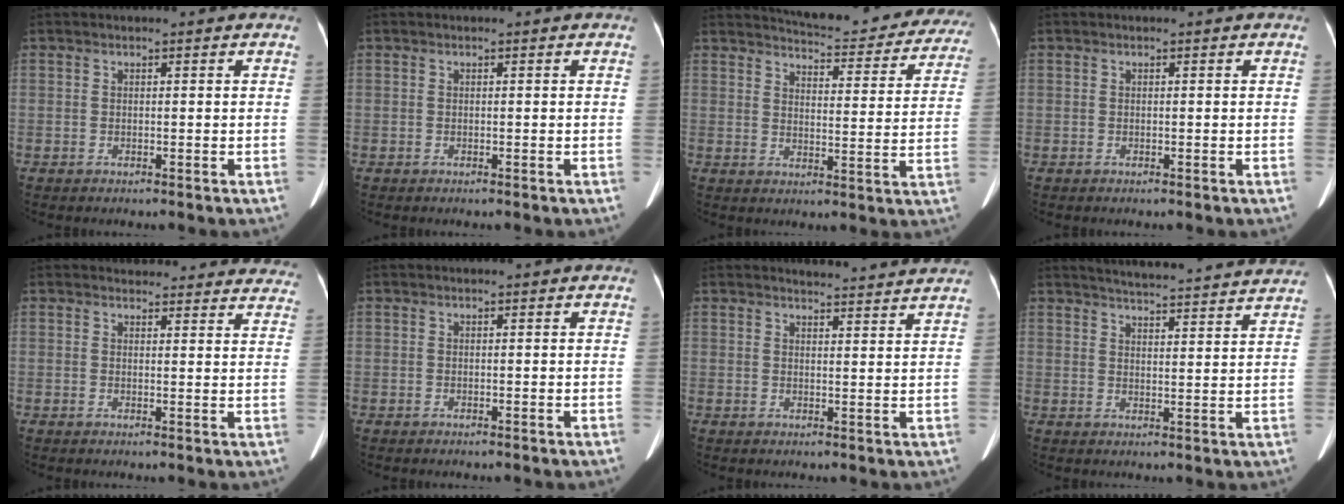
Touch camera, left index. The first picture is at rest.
{"total": 0.0}
{"total": 20.5, "force": [19.1, 4.2, 6.2], "torque": [-0.069, -0.043, 0.219]}
{"total": 0.0}
{"total": 18.1, "force": [17.3, 4.6, 2.8], "torque": [-0.012, -0.037, 0.176]}
{"total": 0.0}
{"total": 7.8, "force": [7.6, -0.4, 1.5], "torque": [-0.020, 0.000, 0.081]}
{"total": 18.2, "force": [17.4, 0.3, 5.5], "torque": [-0.081, -0.014, 0.216]}